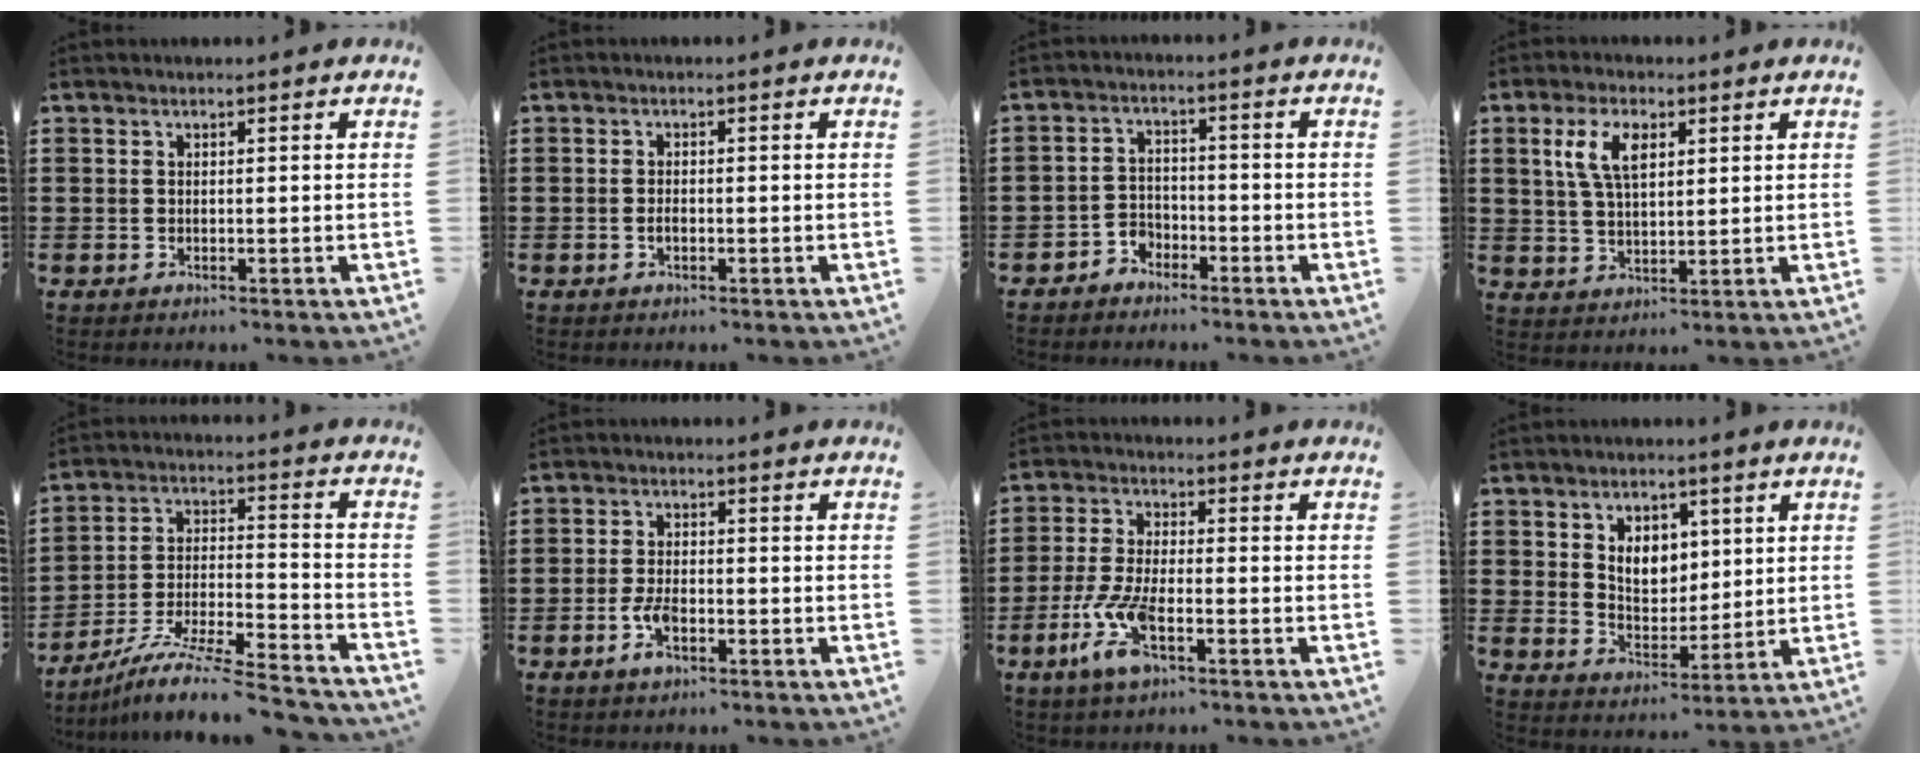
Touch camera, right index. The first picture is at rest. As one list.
[{"total": 1.0, "force": [-0.4, 0.4, 0.9], "torque": [-0.019, -0.003, -0.007]}, {"total": 2.9, "force": [-2.5, 1.5, 0.2], "torque": [-0.015, 0.003, -0.051]}, {"total": 6.3, "force": [2.4, 3.1, 4.9], "torque": [-0.109, 0.012, 0.042]}, {"total": 10.1, "force": [-8.8, 0.6, 4.9], "torque": [-0.087, 0.007, -0.175]}, {"total": 4.1, "force": [-1.7, 1.8, 3.2], "torque": [-0.078, -0.005, -0.035]}, {"total": 7.9, "force": [-3.5, 2.3, 6.7], "torque": [-0.164, -0.020, -0.068]}, {"total": 4.9, "force": [3.2, 3.6, 0.7], "torque": [-0.026, 0.000, 0.058]}]